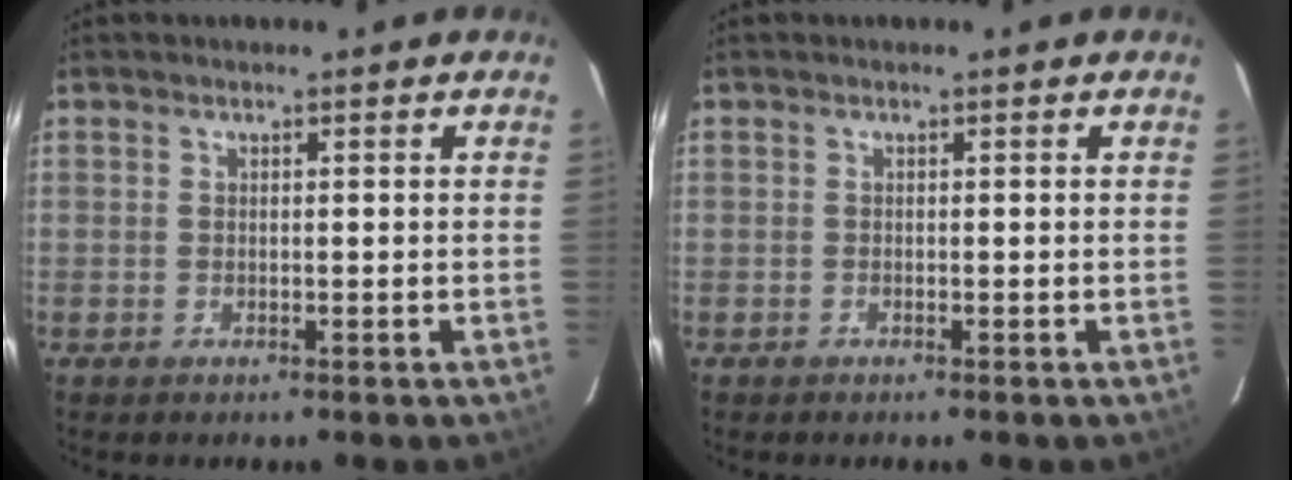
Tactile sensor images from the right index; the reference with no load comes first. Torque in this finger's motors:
{"motor_torque": [-0.01, -0.01, 0.00, -0.02]}